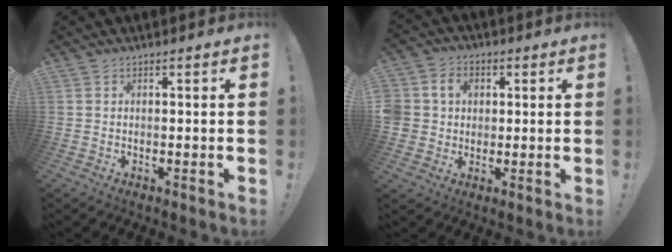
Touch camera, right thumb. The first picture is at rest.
{"total": 7.6, "force": [1.6, 6.9, 2.8], "torque": [-0.054, 0.003, 0.034]}